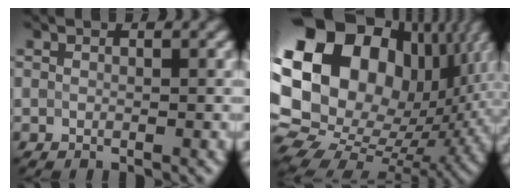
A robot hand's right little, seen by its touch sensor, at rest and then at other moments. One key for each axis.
{"total": 23.5, "fx": 4.2, "fy": 17.6, "fz": 14.9, "tx": -0.322, "ty": 0.011, "tz": 0.049}